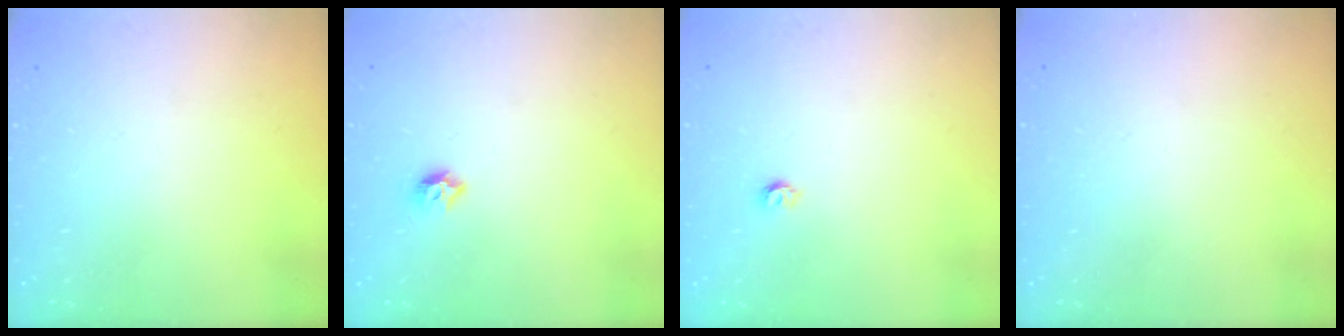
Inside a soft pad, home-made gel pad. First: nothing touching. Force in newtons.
{"total": 5.5, "press": 5.4, "slide": 0.9}
{"total": 3.5, "press": 3.5, "slide": 0.3}
{"total": 0.9, "press": 0.9, "slide": 0.1}